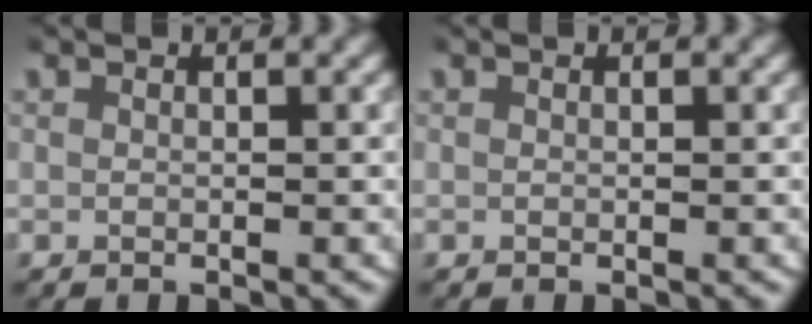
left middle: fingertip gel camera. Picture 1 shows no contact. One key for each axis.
{"total": 0.0}